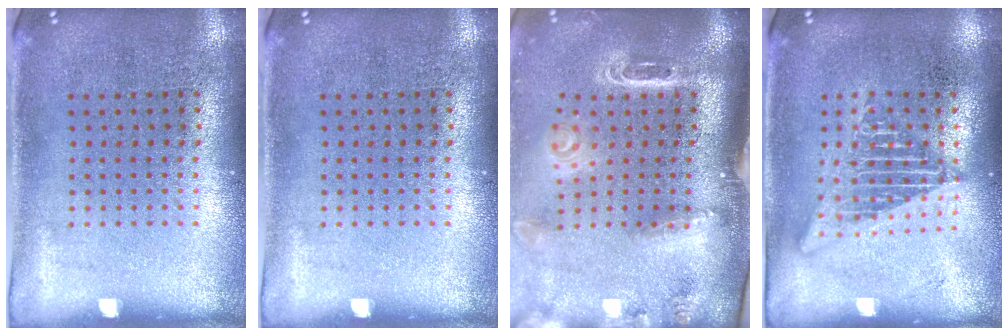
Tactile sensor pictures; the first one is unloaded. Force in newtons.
{"total": 0.0}
{"total": 3.0, "press": 2.0, "slide": 2.2}
{"total": 2.4, "press": 2.4, "slide": 0.2}